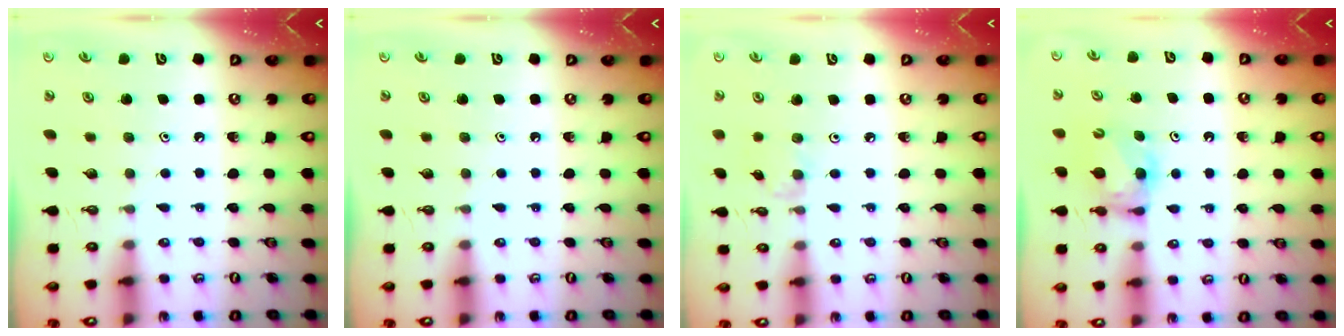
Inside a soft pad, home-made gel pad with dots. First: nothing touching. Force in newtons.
{"total": 0.0}
{"total": 2.2, "press": 2.2, "slide": 0.4}
{"total": 7.2, "press": 7.2, "slide": 0.3}